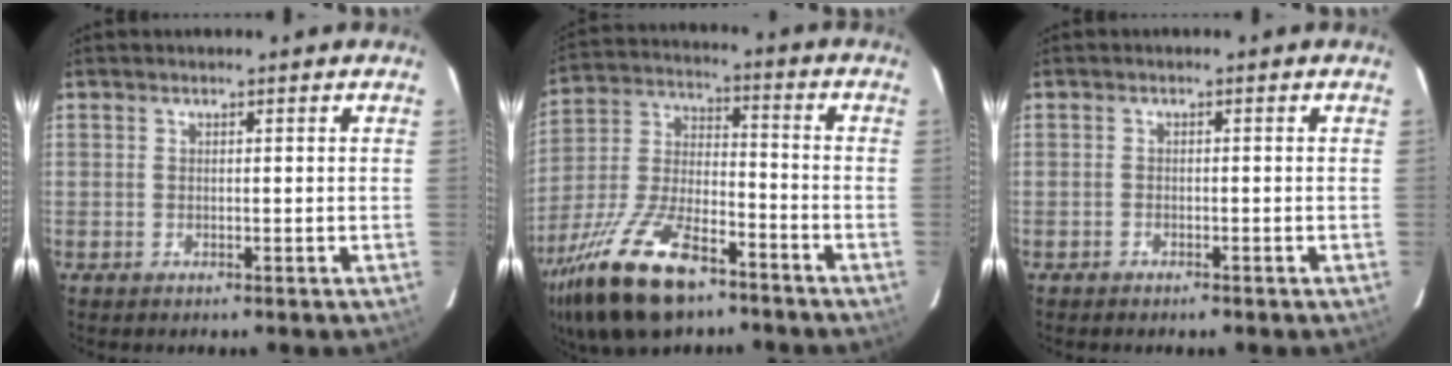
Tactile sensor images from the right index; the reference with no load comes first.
{"total": 21.2, "force": [-13.9, 8.3, 13.8], "torque": [-0.293, -0.025, -0.250]}
{"total": 1.1, "force": [-1.0, 0.5, 0.3], "torque": [-0.013, 0.004, -0.017]}